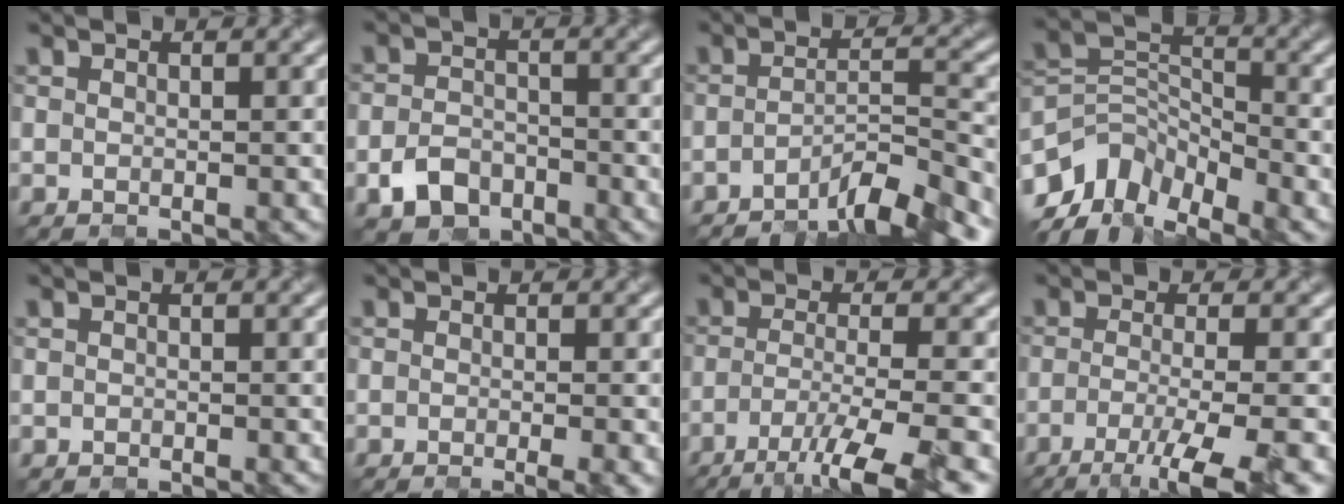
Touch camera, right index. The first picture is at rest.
{"total": 3.4, "force": [-2.0, 2.4, 1.3], "torque": [-0.025, -0.003, -0.043]}
{"total": 6.7, "force": [-5.0, 1.1, 4.4], "torque": [-0.062, 0.005, -0.084]}
{"total": 7.2, "force": [-5.2, 3.8, 3.1], "torque": [-0.048, -0.009, -0.107]}
{"total": 0.0}
{"total": 2.5, "force": [-0.7, 0.6, 2.3], "torque": [-0.024, -0.006, -0.010]}
{"total": 8.3, "force": [-4.8, 1.6, 6.5], "torque": [-0.096, -0.011, -0.087]}
{"total": 7.1, "force": [-3.5, 1.6, 6.0], "torque": [-0.083, -0.011, -0.062]}